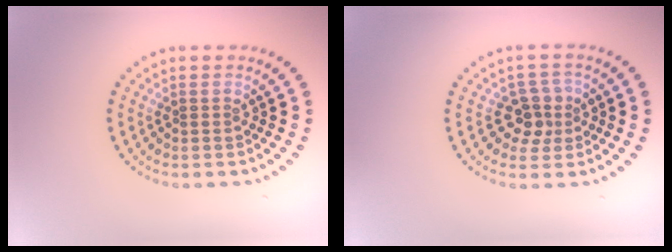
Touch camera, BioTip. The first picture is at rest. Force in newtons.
{"total": 2.6, "press": 2.4, "slide": 1.1}